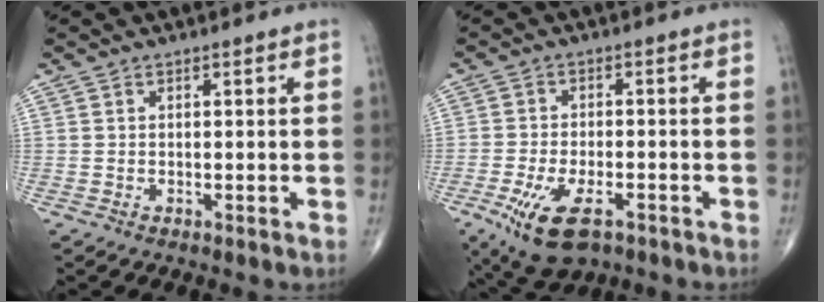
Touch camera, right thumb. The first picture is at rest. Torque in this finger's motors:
{"motor_torque": [0.25, 0.10, 0.39, 0.11, 0.07]}